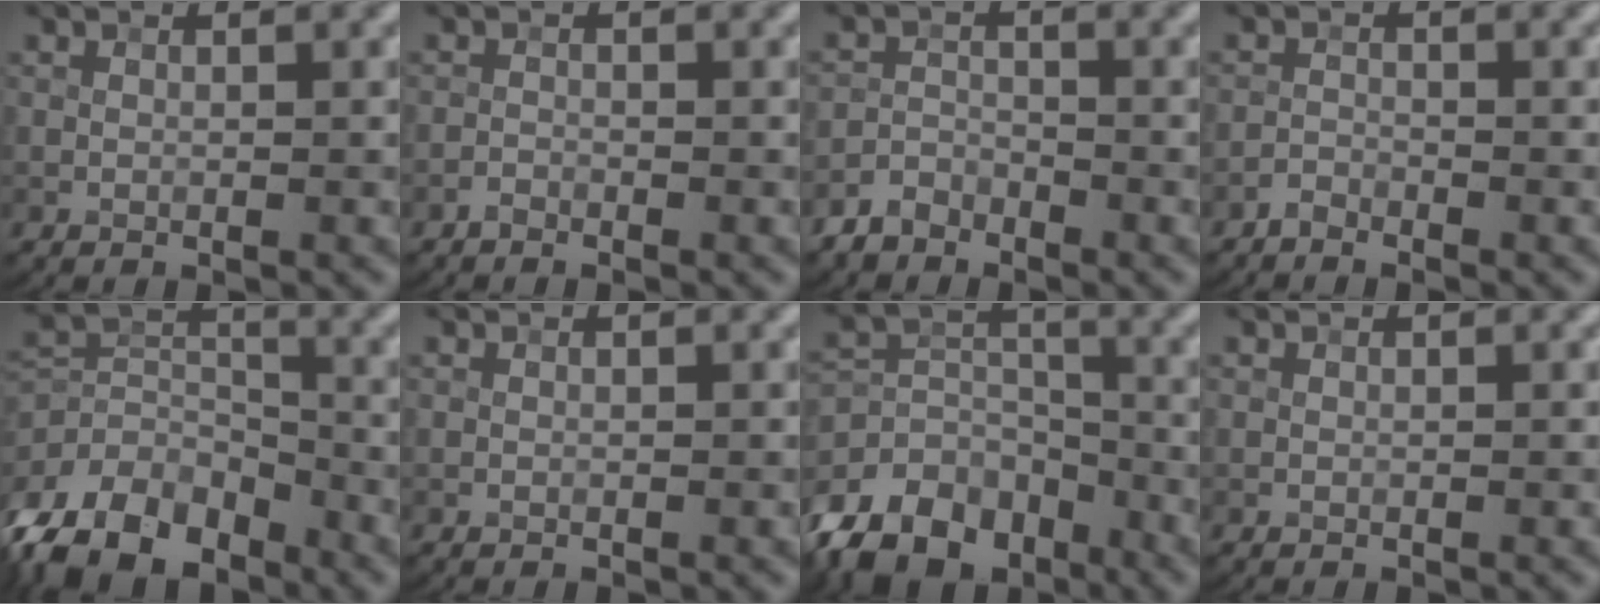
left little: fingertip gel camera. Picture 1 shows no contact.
{"total": 0.7, "force": [-0.7, 0.2, -0.1], "torque": [0.005, -0.001, -0.015]}
{"total": 2.1, "force": [-1.9, 0.9, 0.0], "torque": [0.005, 0.005, -0.043]}
{"total": 1.1, "force": [-1.1, 0.3, -0.1], "torque": [0.007, 0.002, -0.025]}
{"total": 9.8, "force": [-7.2, 5.1, 4.3], "torque": [-0.077, -0.002, -0.140]}
{"total": 0.0}
{"total": 9.2, "force": [-6.8, 5.1, 3.7], "torque": [-0.061, -0.003, -0.130]}
{"total": 0.0}